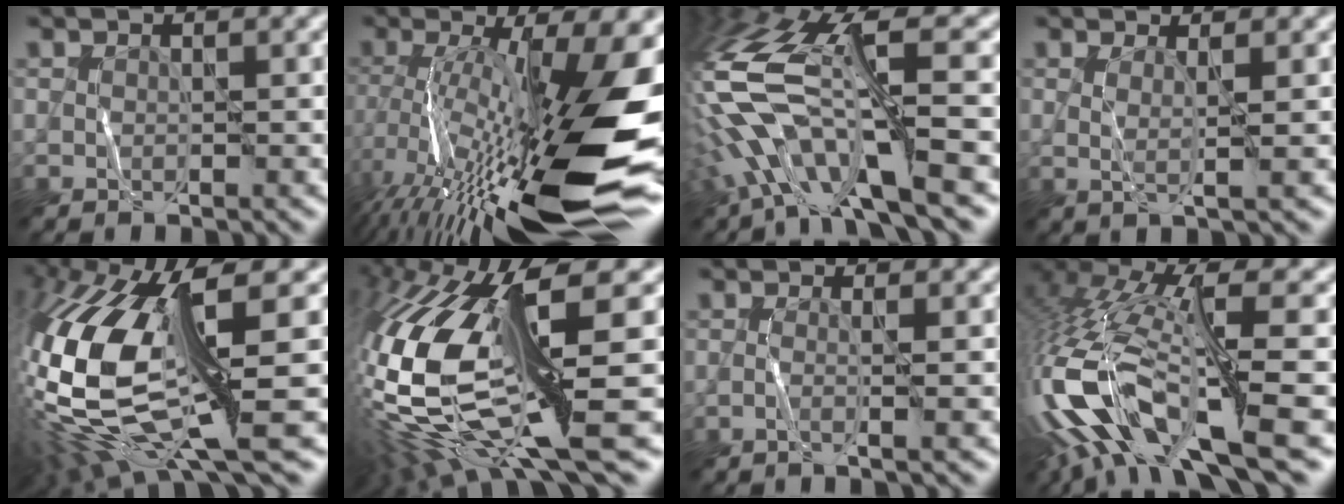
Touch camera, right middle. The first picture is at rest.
{"total": 17.1, "force": [-4.4, 4.3, 15.9], "torque": [-0.281, 0.007, -0.073]}
{"total": 12.7, "force": [-2.8, 3.8, 11.8], "torque": [-0.253, 0.010, -0.042]}
{"total": 1.5, "force": [0.1, 0.1, 1.5], "torque": [-0.034, -0.002, 0.006]}
{"total": 14.7, "force": [-0.4, 5.2, 13.8], "torque": [-0.321, -0.009, 0.013]}
{"total": 16.1, "force": [-0.8, 4.3, 15.5], "torque": [-0.341, -0.013, 0.012]}
{"total": 1.5, "force": [-0.4, 0.3, 1.4], "torque": [-0.020, 0.004, -0.018]}
{"total": 13.7, "force": [-4.5, 4.5, 12.2], "torque": [-0.270, 0.015, -0.063]}